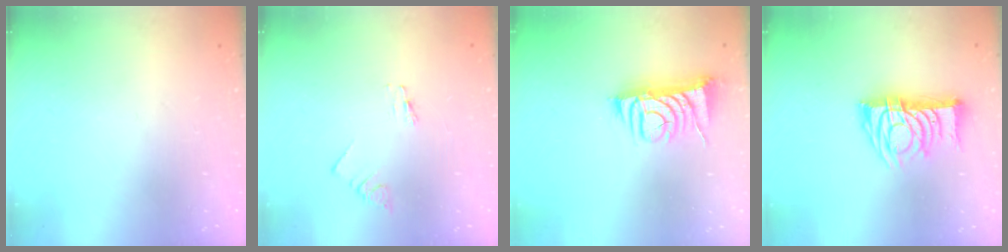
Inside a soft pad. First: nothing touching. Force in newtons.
{"total": 0.0}
{"total": 7.6, "press": 7.6, "slide": 1.1}
{"total": 14.2, "press": 14.2, "slide": 0.3}